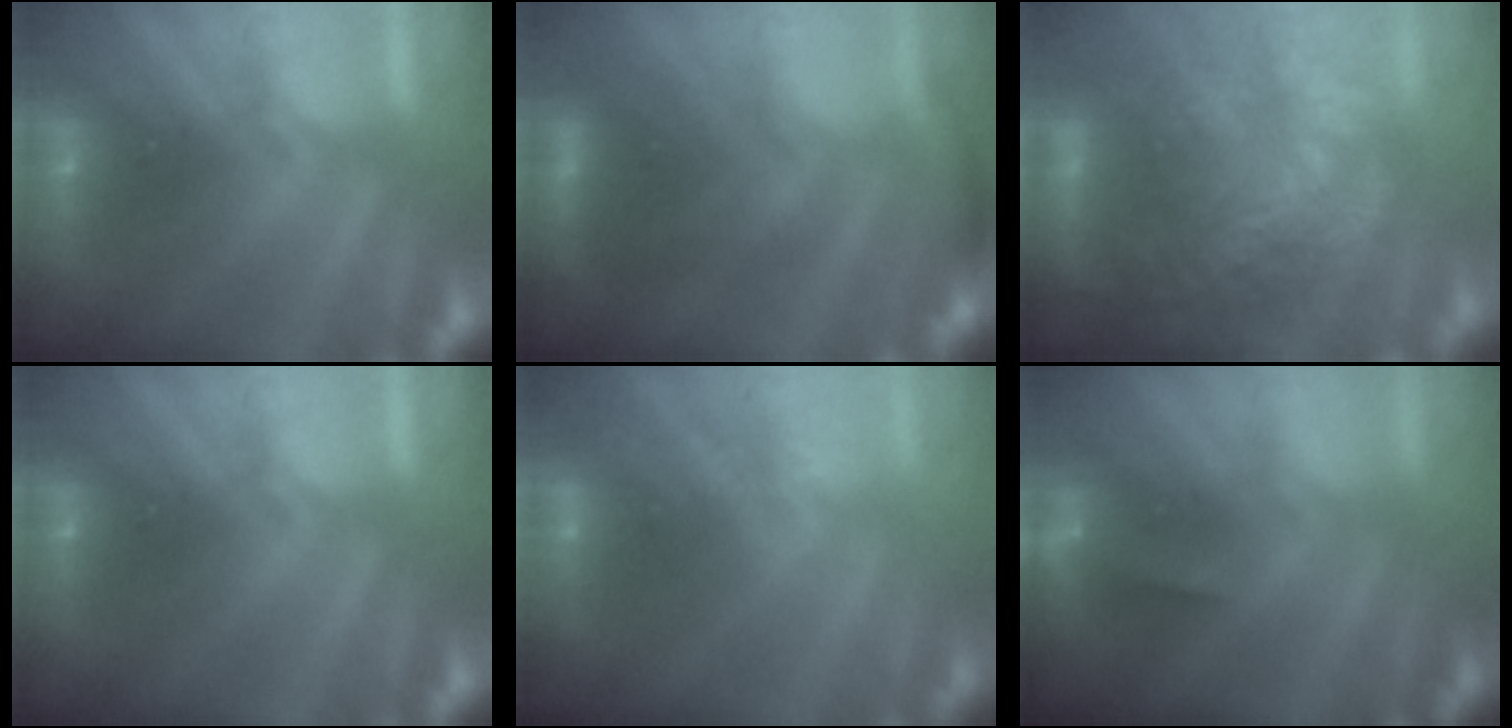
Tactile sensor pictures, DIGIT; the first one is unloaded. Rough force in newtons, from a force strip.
{"total": 2.7}
{"total": 6.9}
{"total": 0.0}
{"total": 2.8}
{"total": 4.7}